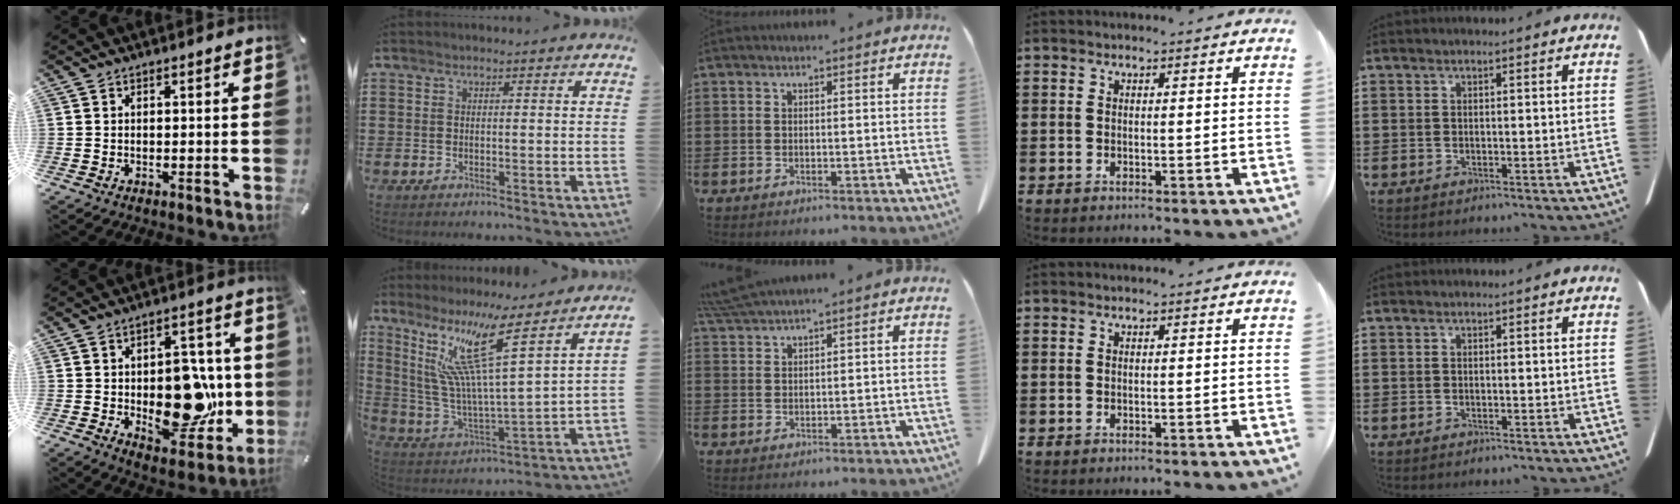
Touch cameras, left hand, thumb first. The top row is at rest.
{"thumb": {"total": 17.3, "force": [-1.5, 11.0, 13.2], "torque": [-0.167, -0.007, -0.018]}, "index": {"total": 11.6, "force": [7.5, 0.0, 8.9], "torque": [-0.203, -0.042, 0.119]}, "middle": {"total": 3.3, "force": [3.1, -0.3, 1.2], "torque": [-0.033, -0.004, 0.059]}}